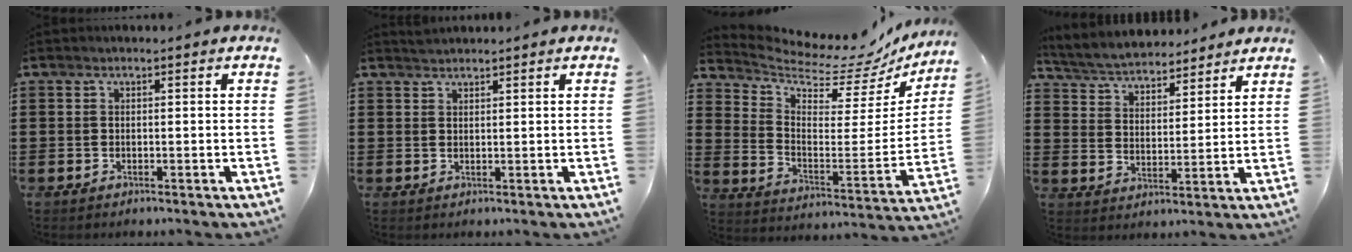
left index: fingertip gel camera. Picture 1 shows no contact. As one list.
[{"total": 1.3, "force": [1.3, 0.1, 0.0], "torque": [-0.004, -0.001, 0.027]}, {"total": 5.1, "force": [4.8, 1.1, 1.4], "torque": [-0.051, -0.056, 0.073]}, {"total": 4.9, "force": [4.8, 0.6, 0.7], "torque": [-0.038, -0.028, 0.084]}]